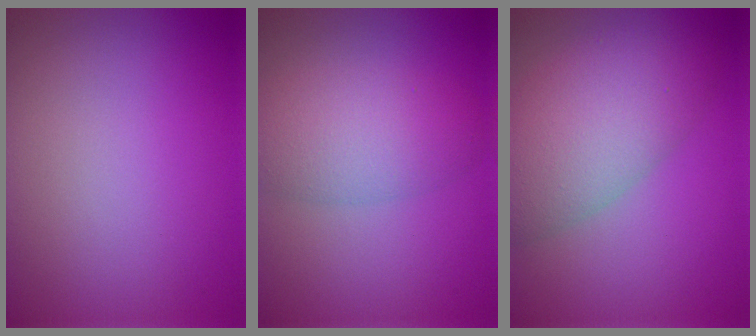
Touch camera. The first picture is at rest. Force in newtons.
{"total": 5.0, "press": 5.0, "slide": 0.3}
{"total": 7.7, "press": 7.7, "slide": 0.5}